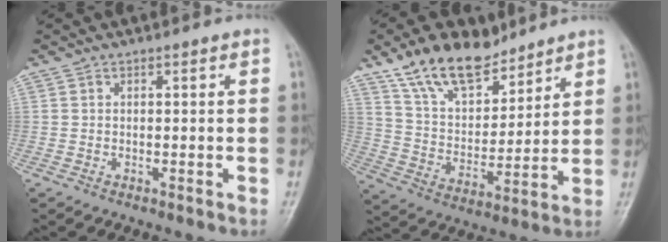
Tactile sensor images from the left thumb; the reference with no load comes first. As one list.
[{"total": 15.0, "force": [10.9, 7.5, 7.2], "torque": [-0.091, -0.056, 0.204]}]